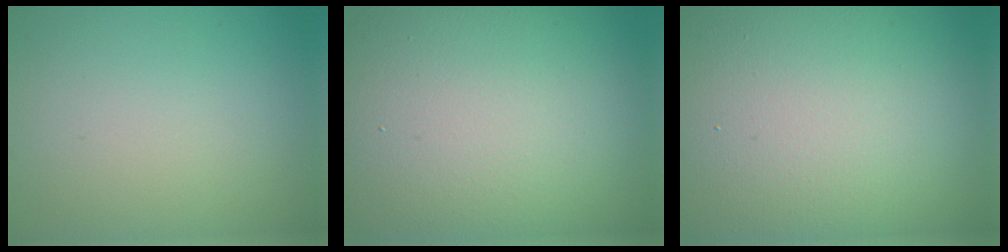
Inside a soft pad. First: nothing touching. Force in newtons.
{"total": 19.4, "press": 19.4, "slide": 0.6}
{"total": 23.3, "press": 23.3, "slide": 1.2}